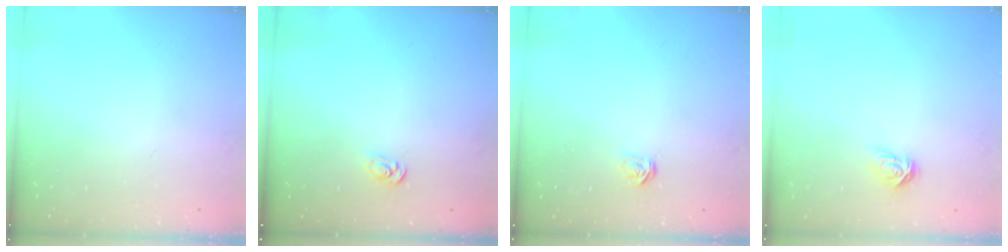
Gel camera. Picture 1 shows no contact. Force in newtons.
{"total": 2.1, "press": 2.1, "slide": 0.2}
{"total": 2.5, "press": 2.5, "slide": 0.2}
{"total": 3.6, "press": 3.5, "slide": 0.4}